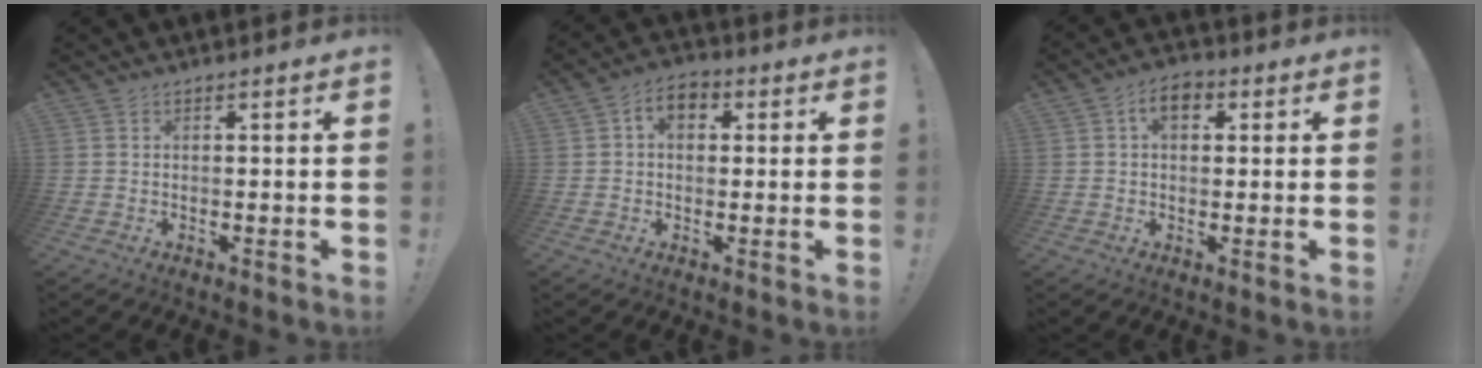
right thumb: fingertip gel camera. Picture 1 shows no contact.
{"total": 5.9, "force": [1.4, 4.3, 3.8], "torque": [-0.054, 0.004, 0.025]}
{"total": 5.9, "force": [1.8, 4.1, 3.9], "torque": [-0.059, 0.007, 0.030]}